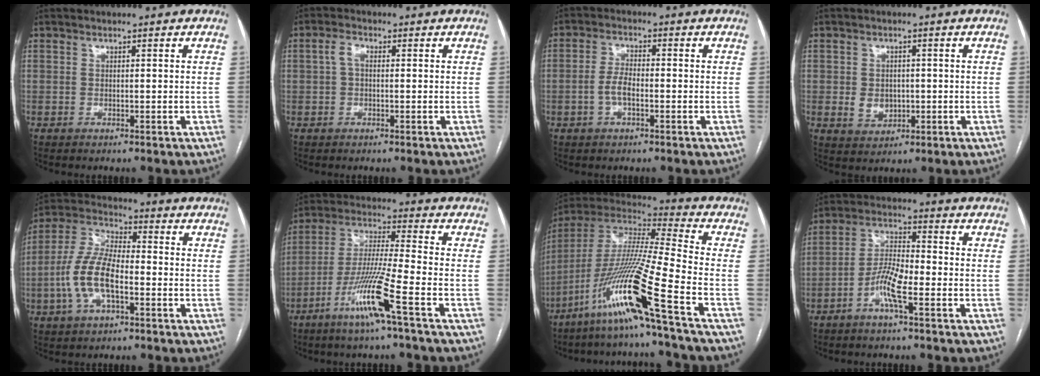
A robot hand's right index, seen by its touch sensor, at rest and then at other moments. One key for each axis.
{"total": 2.2, "fx": 0.1, "fy": 1.2, "fz": 1.8, "tx": -0.038, "ty": 0.010, "tz": 0.000}
{"total": 4.0, "fx": -1.2, "fy": 1.6, "fz": 3.4, "tx": -0.075, "ty": 0.007, "tz": -0.024}
{"total": 4.1, "fx": -0.4, "fy": 3.3, "fz": 2.3, "tx": -0.036, "ty": 0.004, "tz": 0.006}
{"total": 11.2, "fx": -3.0, "fy": 4.4, "fz": 9.8, "tx": -0.221, "ty": 0.013, "tz": -0.060}
{"total": 11.8, "fx": -6.1, "fy": -1.2, "fz": 10.0, "tx": -0.201, "ty": -0.015, "tz": -0.122}
{"total": 19.7, "fx": -10.4, "fy": -1.9, "fz": 16.6, "tx": -0.360, "ty": -0.030, "tz": -0.204}
{"total": 7.0, "fx": -3.2, "fy": 1.1, "fz": 6.1, "tx": -0.128, "ty": 0.008, "tz": -0.065}